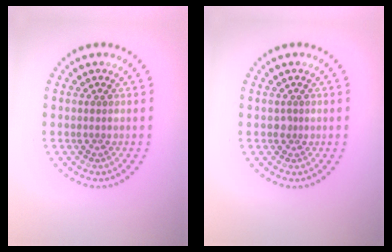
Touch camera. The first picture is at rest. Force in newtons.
{"total": 0.7, "press": 0.5, "slide": 0.4}